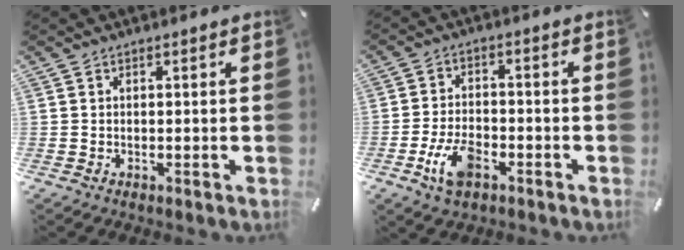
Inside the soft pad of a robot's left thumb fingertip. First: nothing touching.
{"total": 8.3, "force": [-3.9, 4.5, 5.8], "torque": [-0.127, 0.013, -0.072]}